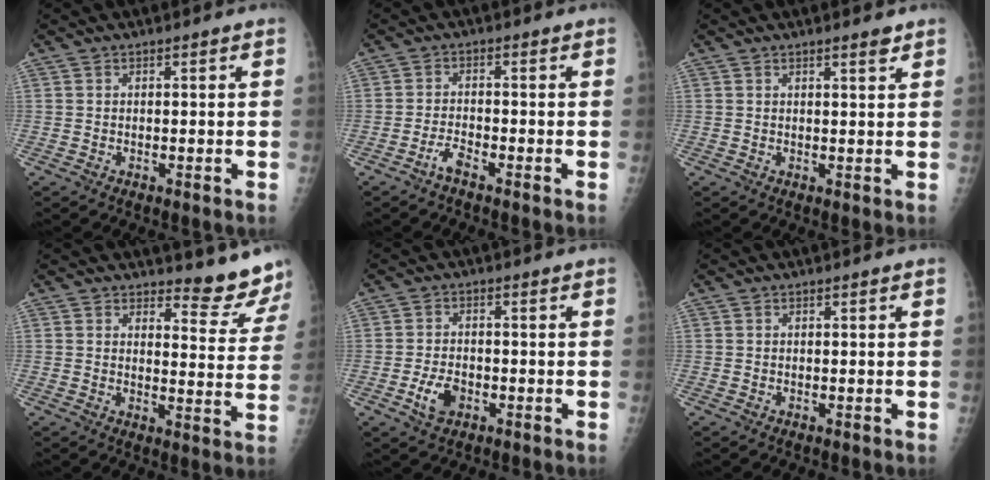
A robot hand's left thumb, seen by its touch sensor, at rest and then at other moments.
{"total": 2.4, "force": [-1.9, 0.5, 1.4], "torque": [-0.034, 0.011, -0.040]}
{"total": 1.8, "force": [1.4, 0.2, 1.1], "torque": [-0.014, -0.009, 0.020]}
{"total": 8.1, "force": [7.9, 1.5, 1.0], "torque": [0.014, -0.090, 0.086]}
{"total": 4.6, "force": [-1.8, 3.0, 3.0], "torque": [-0.054, 0.009, -0.031]}
{"total": 0.0}